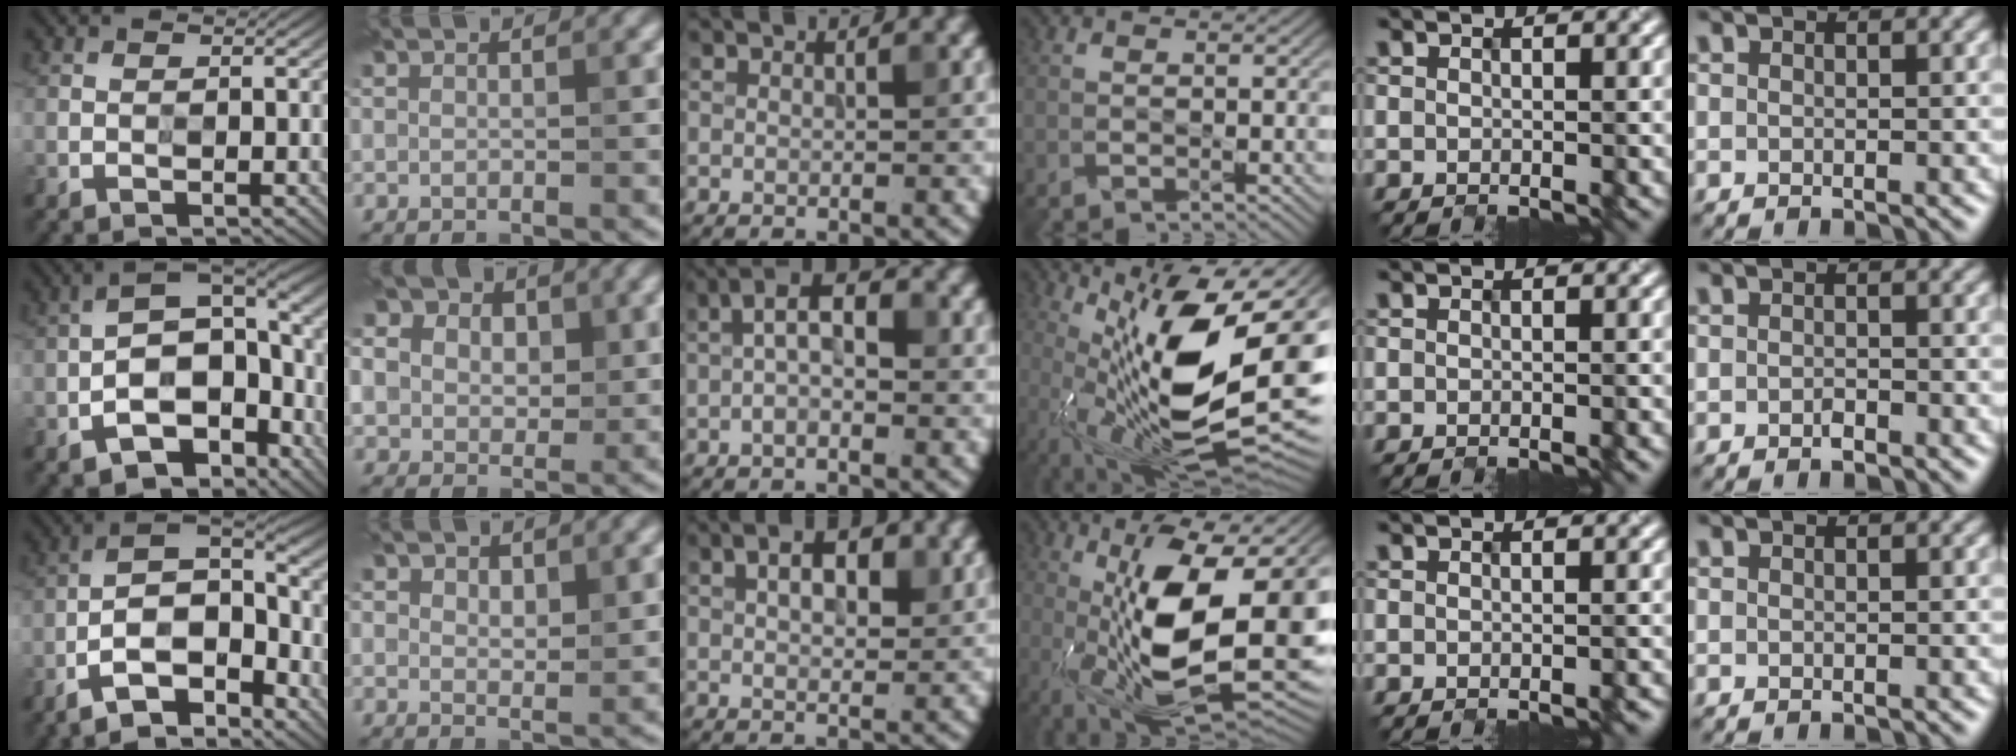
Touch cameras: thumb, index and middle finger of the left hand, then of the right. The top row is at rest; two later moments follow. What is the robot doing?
{"motion": "wipe", "object": "glasses"}